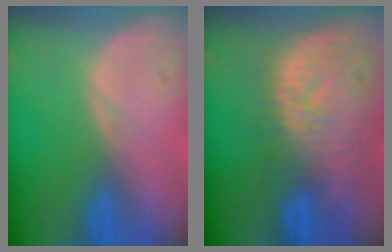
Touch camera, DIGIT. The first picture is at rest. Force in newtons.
{"total": 11.3, "press": 9.9, "slide": 5.5}